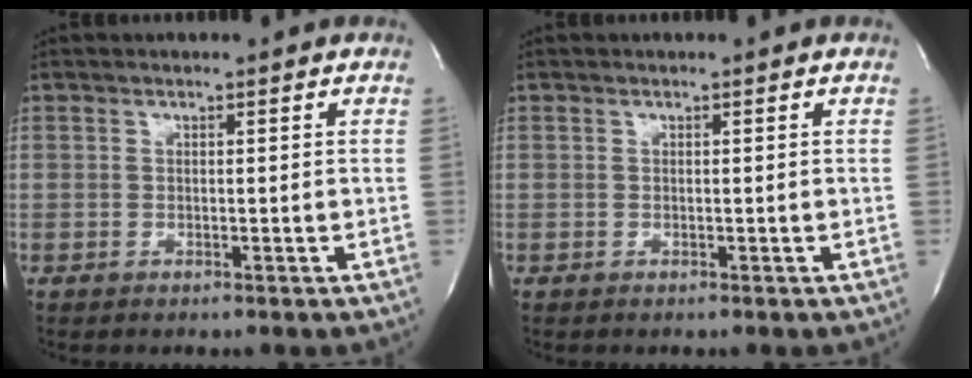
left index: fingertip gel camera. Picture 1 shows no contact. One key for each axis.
{"total": 0.0}